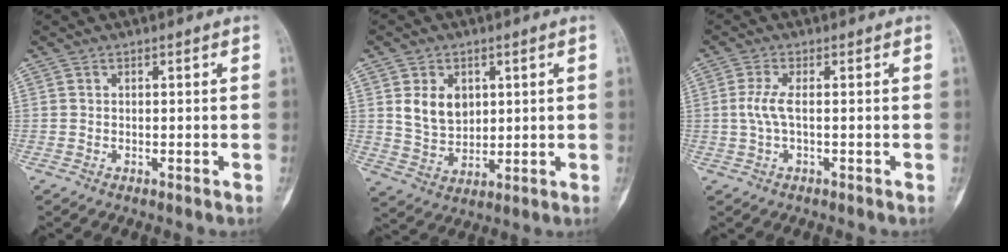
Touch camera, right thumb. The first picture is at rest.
{"total": 7.8, "force": [2.3, 5.8, 4.7], "torque": [-0.056, -0.017, 0.052]}
{"total": 3.5, "force": [-0.1, 1.0, 3.3], "torque": [-0.090, 0.003, -0.004]}